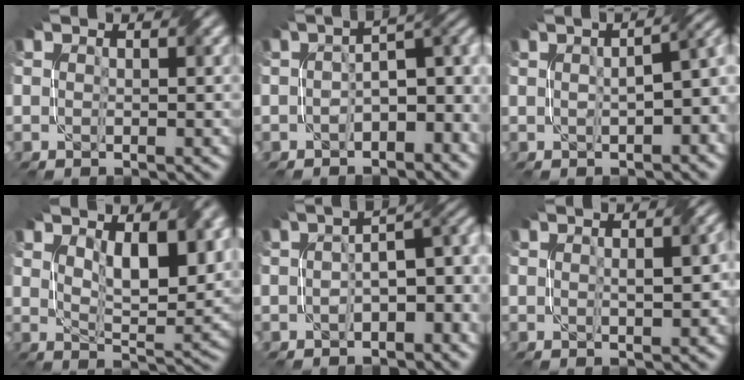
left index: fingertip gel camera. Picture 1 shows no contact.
{"total": 5.3, "force": [-1.7, 2.9, 4.1], "torque": [-0.039, 0.011, -0.028]}
{"total": 6.0, "force": [0.1, 2.7, 5.4], "torque": [-0.060, 0.010, 0.015]}
{"total": 6.3, "force": [2.8, 2.5, 5.0], "torque": [-0.085, -0.004, 0.061]}
{"total": 5.5, "force": [-1.3, 2.8, 4.5], "torque": [-0.049, 0.011, -0.019]}
{"total": 2.3, "force": [0.0, 0.9, 2.1], "torque": [-0.027, 0.004, 0.014]}